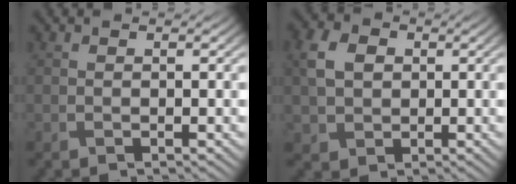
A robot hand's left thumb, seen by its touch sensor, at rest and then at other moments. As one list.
[{"total": 5.6, "force": [0.7, 4.6, 3.2], "torque": [-0.088, 0.007, 0.010]}]